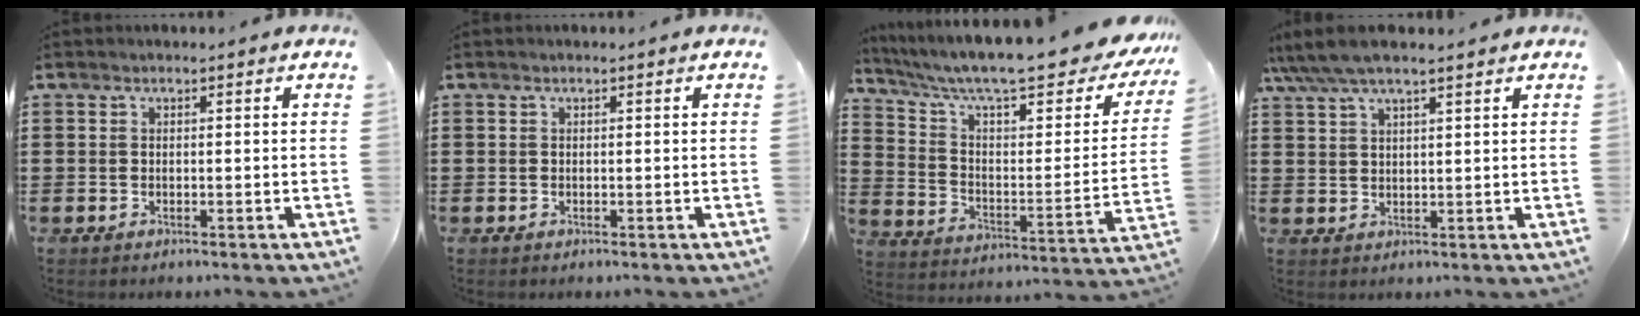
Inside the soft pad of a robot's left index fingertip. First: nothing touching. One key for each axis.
{"total": 0.0}
{"total": 10.8, "fx": 8.3, "fy": 1.8, "fz": 6.7, "tx": -0.151, "ty": -0.053, "tz": 0.137}
{"total": 4.4, "fx": 3.5, "fy": 0.8, "fz": 2.5, "tx": -0.058, "ty": 0.000, "tz": 0.064}